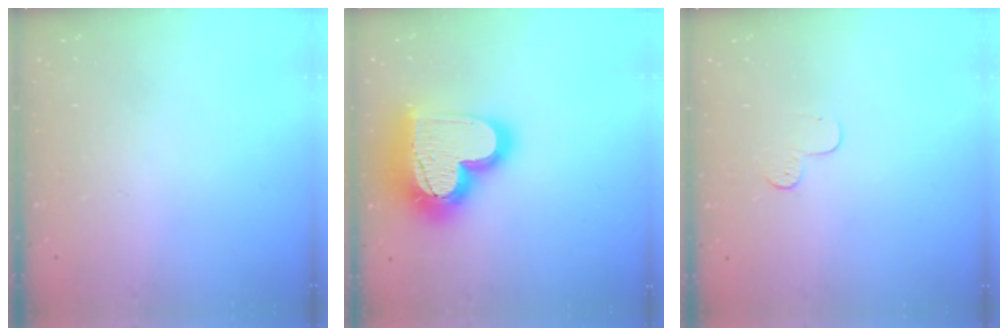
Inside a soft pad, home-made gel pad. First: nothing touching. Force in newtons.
{"total": 25.3, "press": 25.2, "slide": 2.1}
{"total": 3.7, "press": 3.7, "slide": 0.4}